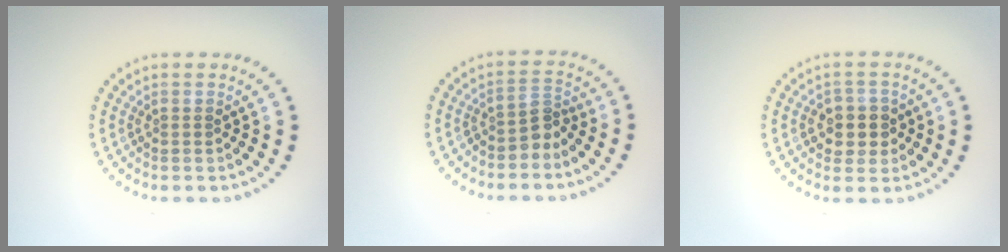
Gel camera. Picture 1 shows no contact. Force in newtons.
{"total": 2.0, "press": 1.5, "slide": 1.3}
{"total": 3.0, "press": 2.8, "slide": 0.8}